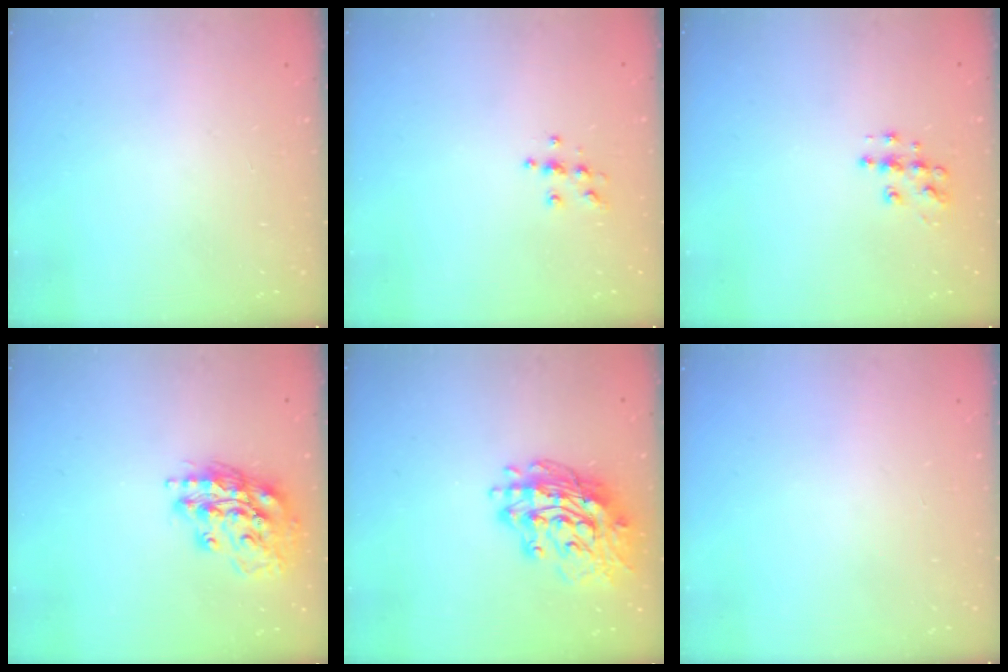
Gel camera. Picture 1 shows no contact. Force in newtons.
{"total": 6.2, "press": 6.1, "slide": 0.6}
{"total": 8.5, "press": 8.5, "slide": 0.5}
{"total": 15.9, "press": 15.7, "slide": 2.2}
{"total": 18.5, "press": 18.4, "slide": 2.1}
{"total": 0.0}